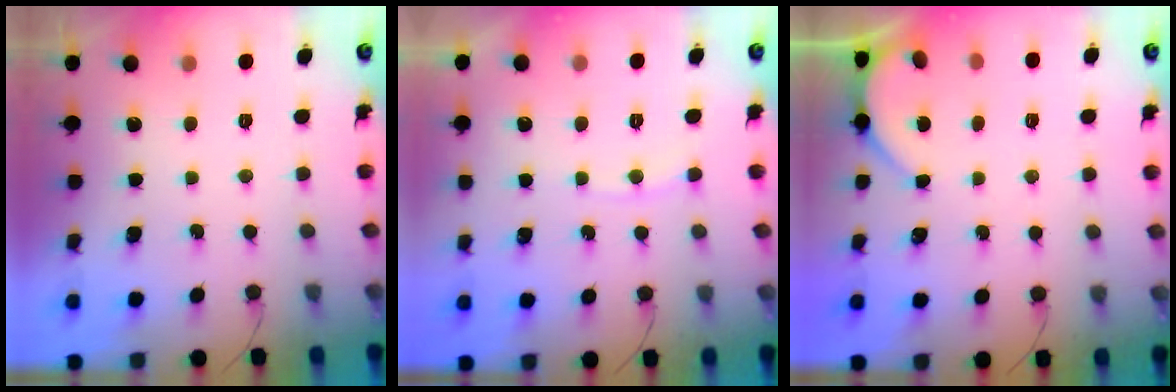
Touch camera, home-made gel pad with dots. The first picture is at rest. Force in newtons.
{"total": 4.9, "press": 4.8, "slide": 0.7}
{"total": 3.0, "press": 3.0, "slide": 0.2}